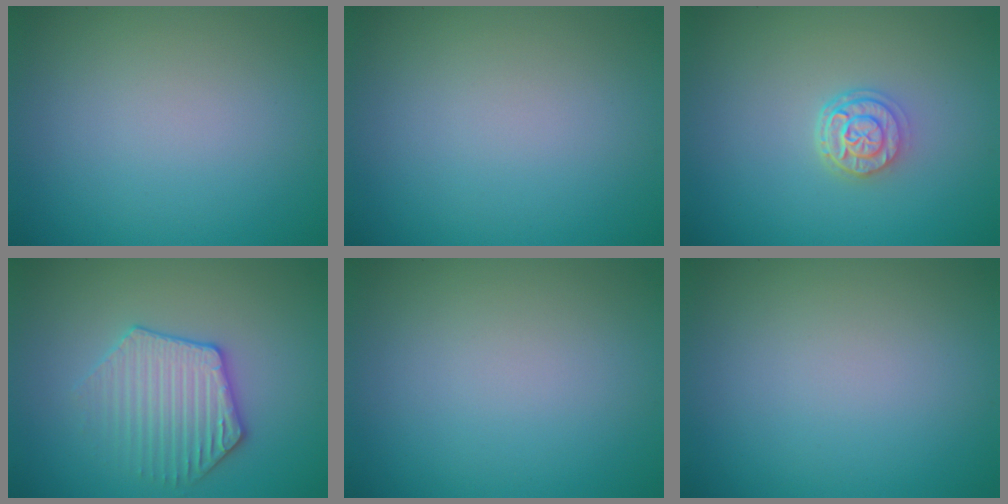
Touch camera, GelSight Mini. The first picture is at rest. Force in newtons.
{"total": 0.0}
{"total": 2.7, "press": 2.2, "slide": 1.6}
{"total": 3.6, "press": 3.5, "slide": 0.7}
{"total": 0.0}
{"total": 0.0}